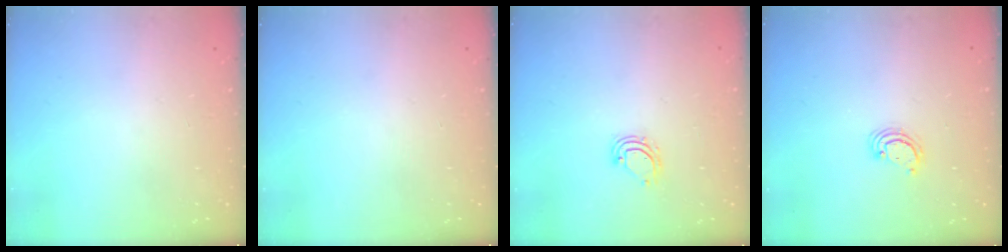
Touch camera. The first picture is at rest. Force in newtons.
{"total": 0.0}
{"total": 4.9, "press": 4.9, "slide": 0.4}
{"total": 2.5, "press": 2.5, "slide": 0.3}